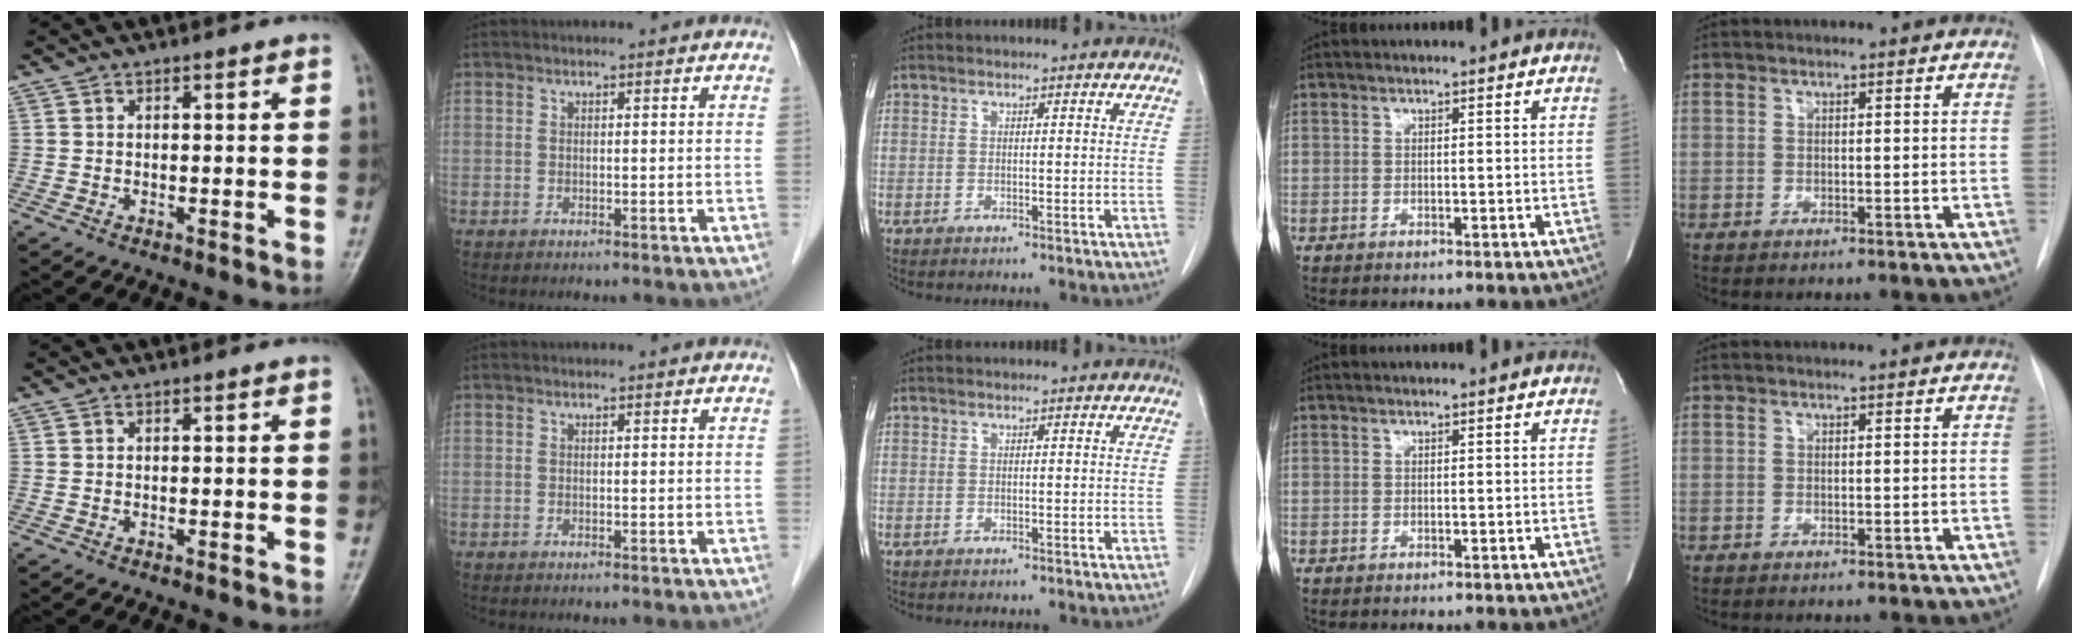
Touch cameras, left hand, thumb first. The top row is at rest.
{}